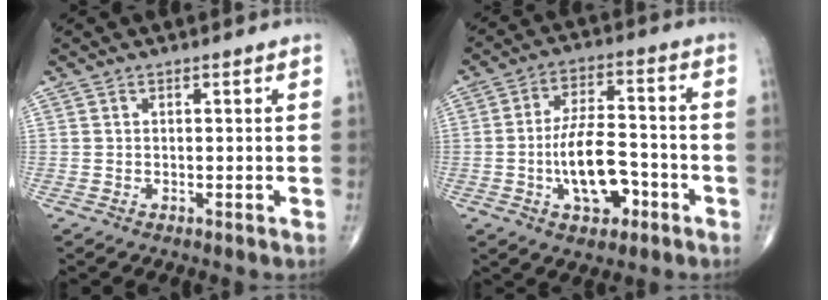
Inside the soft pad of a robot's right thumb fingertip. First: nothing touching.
{"total": 11.8, "force": [-3.7, 5.9, 9.6], "torque": [-0.154, 0.030, -0.061]}